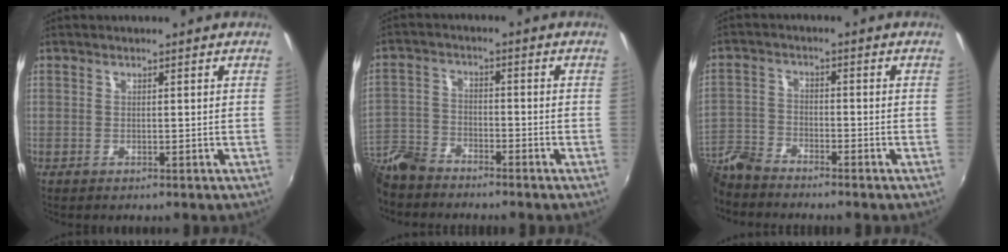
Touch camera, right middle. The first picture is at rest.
{"total": 10.6, "force": [-8.8, 4.4, 3.9], "torque": [-0.104, -0.001, -0.180]}
{"total": 8.4, "force": [-7.6, 2.4, 2.7], "torque": [-0.071, -0.002, -0.161]}